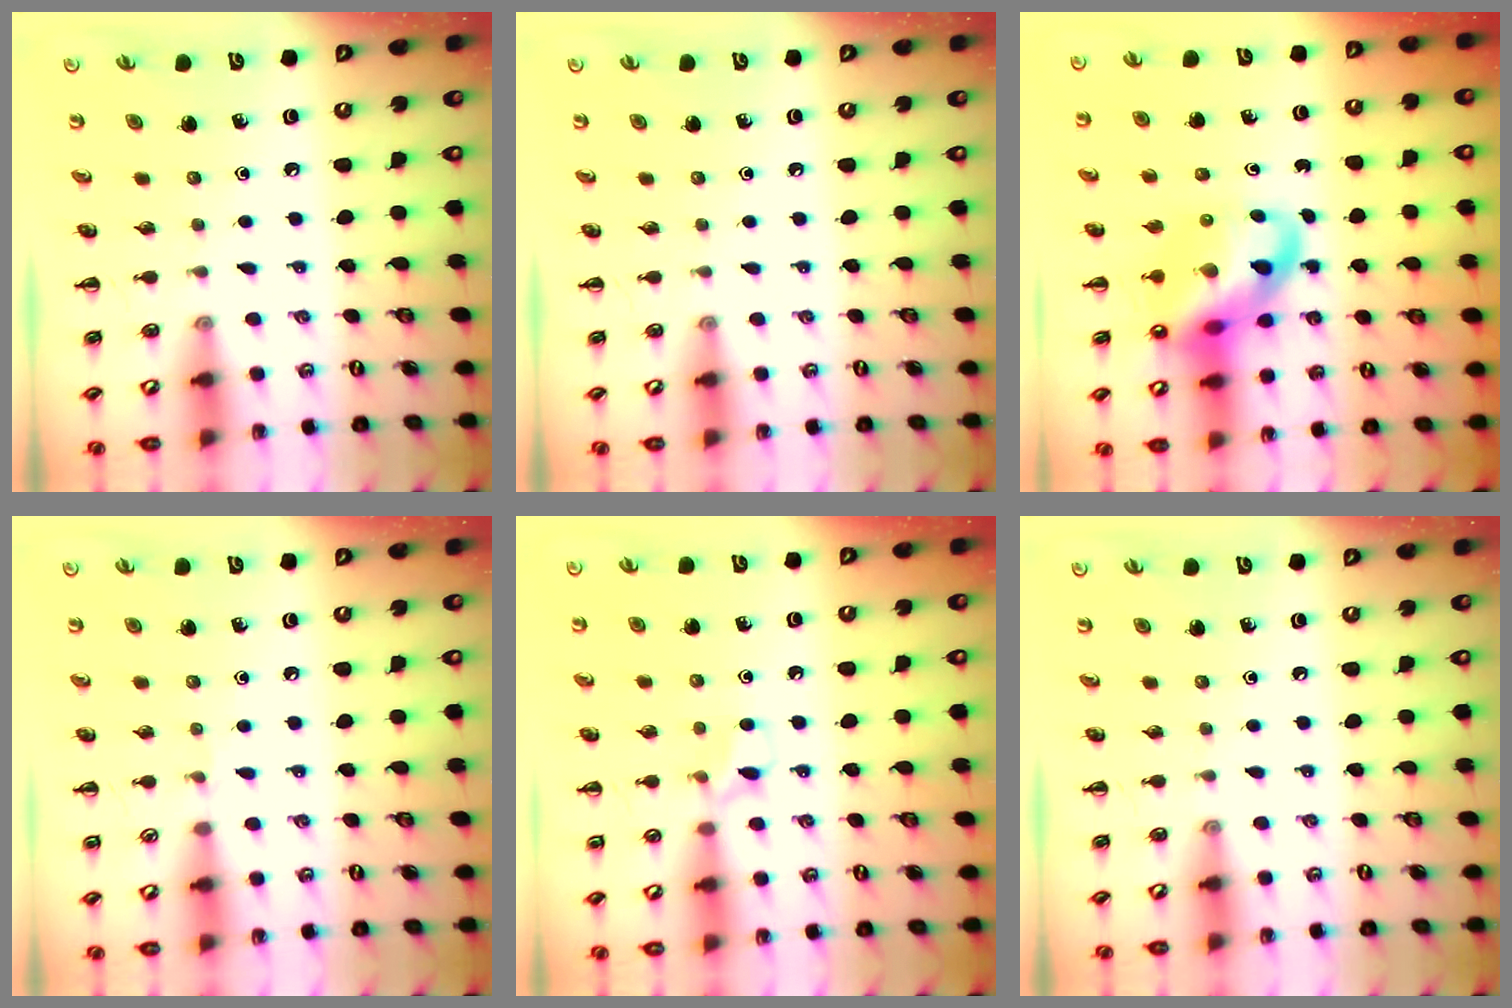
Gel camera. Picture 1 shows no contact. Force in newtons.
{"total": 0.0}
{"total": 14.7, "press": 14.2, "slide": 3.6}
{"total": 2.9, "press": 2.7, "slide": 1.1}
{"total": 5.3, "press": 5.1, "slide": 1.4}
{"total": 0.0}